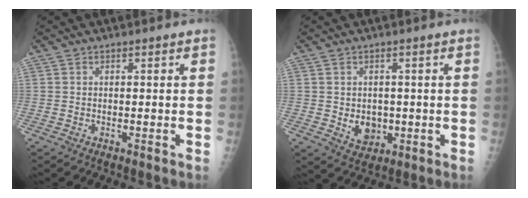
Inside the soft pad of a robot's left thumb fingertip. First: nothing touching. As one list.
[{"total": 5.0, "force": [-0.4, 4.0, 2.9], "torque": [-0.021, -0.004, 0.008]}]